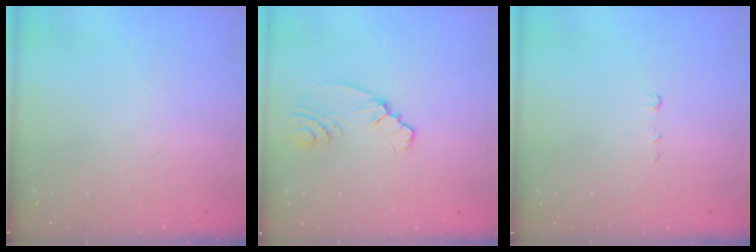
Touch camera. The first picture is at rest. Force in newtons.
{"total": 2.3, "press": 2.3, "slide": 0.5}
{"total": 4.5, "press": 4.2, "slide": 1.7}